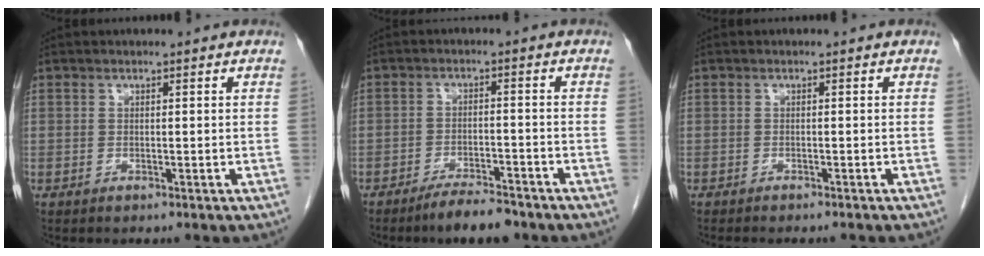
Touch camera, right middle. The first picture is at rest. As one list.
[{"total": 7.0, "force": [-5.5, 2.0, 3.9], "torque": [-0.061, -0.004, -0.088]}, {"total": 5.9, "force": [-5.2, 0.7, 2.7], "torque": [-0.021, -0.009, -0.064]}]